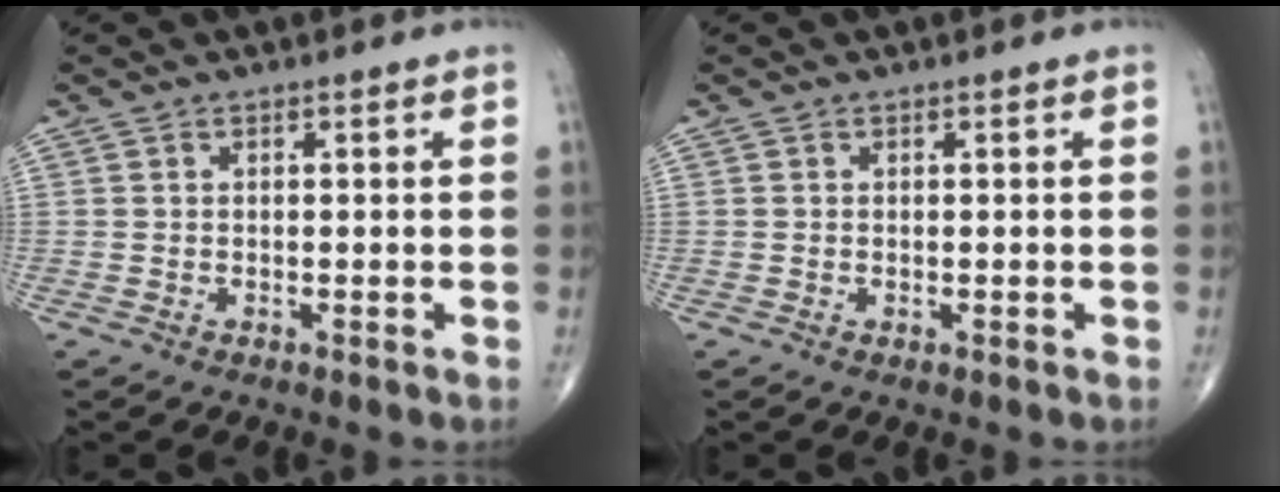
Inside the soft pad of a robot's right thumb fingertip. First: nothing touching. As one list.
[{"total": 0.0}]